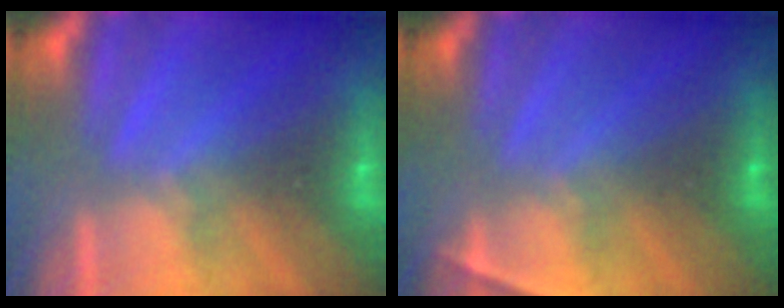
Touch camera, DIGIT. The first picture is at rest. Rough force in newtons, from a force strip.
{"total": 2.2}